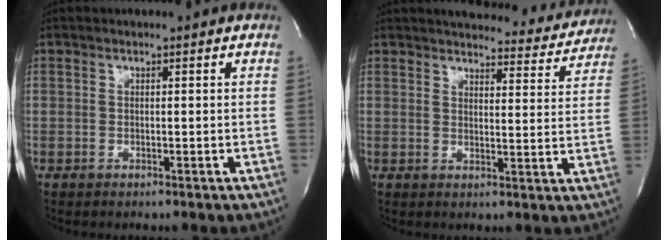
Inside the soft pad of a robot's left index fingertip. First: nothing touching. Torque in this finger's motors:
{"motor_torque": [0.72, -0.78, 0.30, 0.05]}